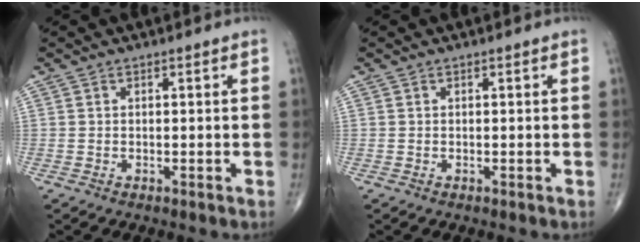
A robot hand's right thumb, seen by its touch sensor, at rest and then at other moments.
{"total": 0.0}